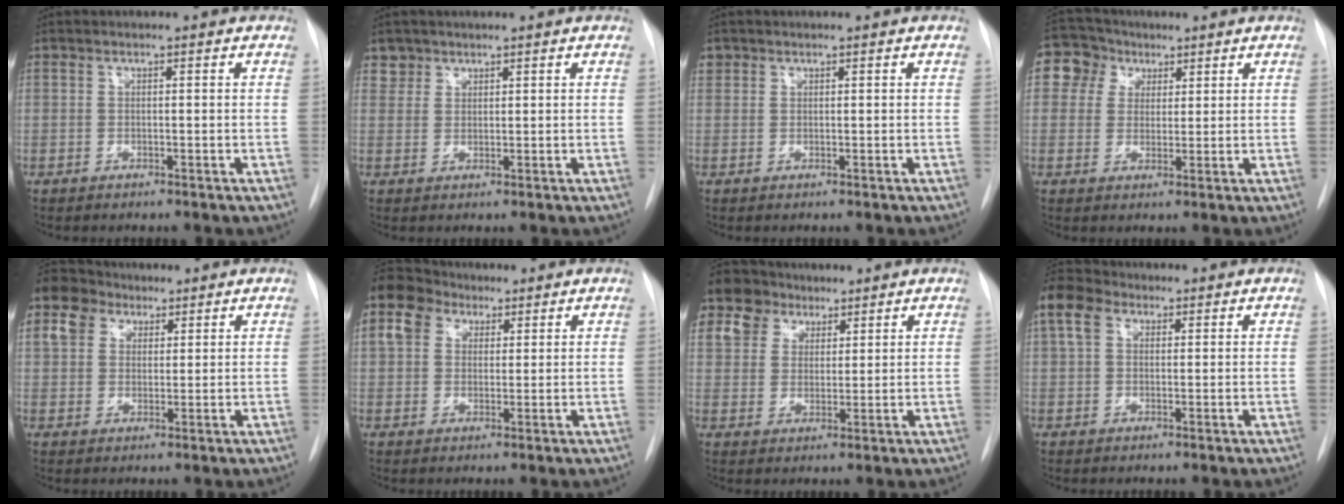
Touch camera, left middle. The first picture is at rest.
{"total": 2.2, "force": [1.6, 1.4, -0.4], "torque": [0.018, 0.007, 0.025]}
{"total": 1.3, "force": [0.8, 1.0, 0.0], "torque": [0.013, 0.008, 0.012]}
{"total": 6.5, "force": [2.8, 5.8, 0.9], "torque": [-0.016, 0.029, 0.053]}
{"total": 10.7, "force": [6.3, 7.9, 3.5], "torque": [-0.092, 0.046, 0.120]}
{"total": 12.6, "force": [6.8, 9.2, 5.2], "torque": [-0.146, 0.062, 0.127]}
{"total": 10.0, "force": [6.3, 7.5, 2.1], "torque": [-0.047, 0.033, 0.120]}
{"total": 7.4, "force": [3.5, 4.9, 4.3], "torque": [-0.109, 0.037, 0.065]}